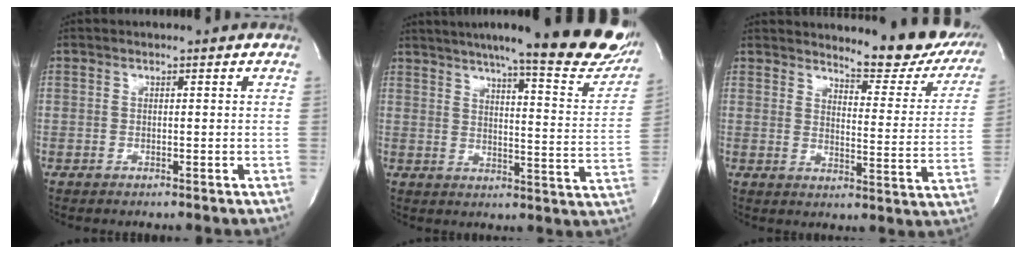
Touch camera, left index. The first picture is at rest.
{"total": 24.2, "force": [20.0, 2.3, 13.3], "torque": [-0.187, -0.045, 0.244]}
{"total": 14.5, "force": [13.1, 3.4, 5.1], "torque": [-0.042, -0.051, 0.137]}